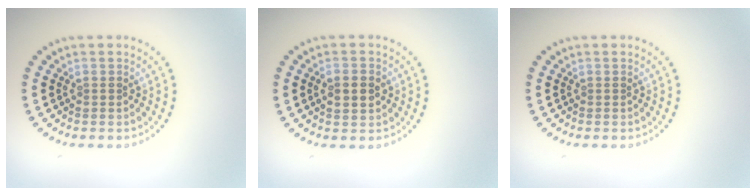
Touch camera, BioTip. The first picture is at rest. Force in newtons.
{"total": 2.4, "press": 2.4, "slide": 0.2}
{"total": 0.0}